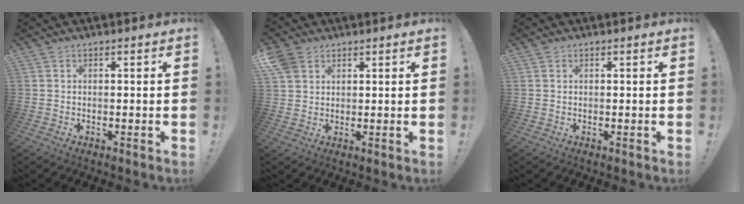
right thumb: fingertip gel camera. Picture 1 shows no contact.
{"total": 5.0, "force": [2.9, 3.6, 1.9], "torque": [-0.033, -0.007, 0.059]}
{"total": 0.0}